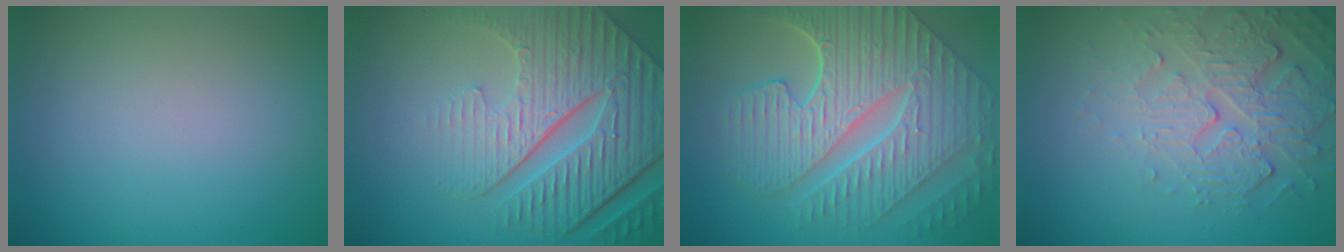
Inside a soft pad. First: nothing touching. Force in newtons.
{"total": 8.6, "press": 6.4, "slide": 5.7}
{"total": 10.3, "press": 7.2, "slide": 7.3}
{"total": 5.4, "press": 3.6, "slide": 4.0}